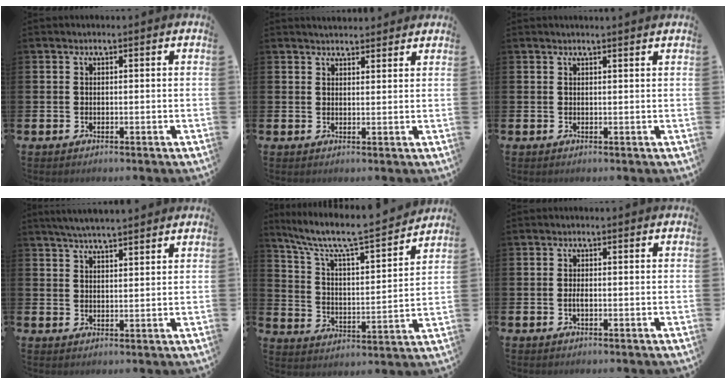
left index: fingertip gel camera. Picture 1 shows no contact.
{"total": 2.8, "force": [2.7, 0.5, -0.1], "torque": [0.005, -0.015, 0.049]}
{"total": 0.8, "force": [0.8, -0.2, 0.1], "torque": [0.006, -0.004, 0.013]}
{"total": 4.6, "force": [4.4, 0.0, 1.1], "torque": [-0.031, -0.015, 0.080]}
{"total": 8.7, "force": [7.6, 1.2, 4.1], "torque": [-0.115, -0.053, 0.124]}
{"total": 1.0, "force": [-0.2, 0.3, 0.9], "torque": [-0.013, -0.002, -0.005]}